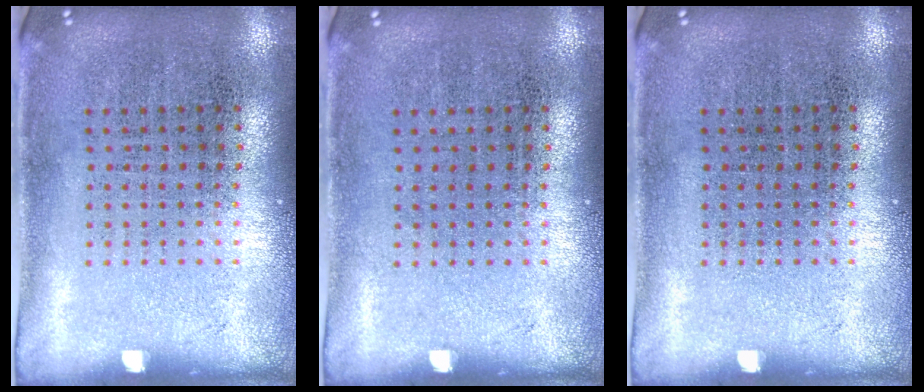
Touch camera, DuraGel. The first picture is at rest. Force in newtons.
{"total": 0.0}
{"total": 0.0}